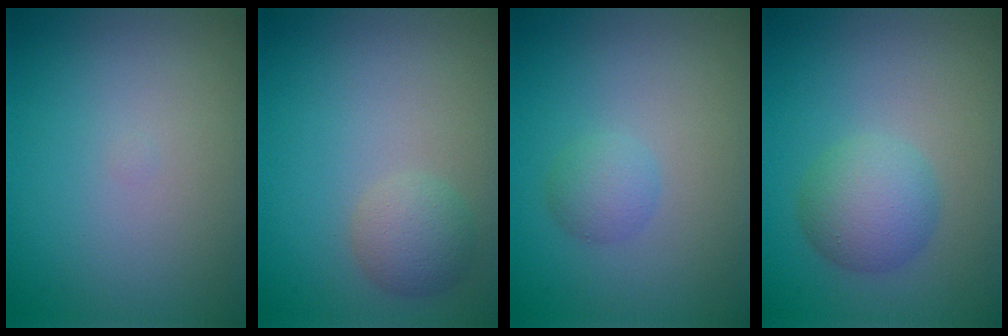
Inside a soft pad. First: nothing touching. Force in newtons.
{"total": 2.2, "press": 2.2, "slide": 0.1}
{"total": 1.7, "press": 1.7, "slide": 0.0}
{"total": 4.4, "press": 4.4, "slide": 0.1}